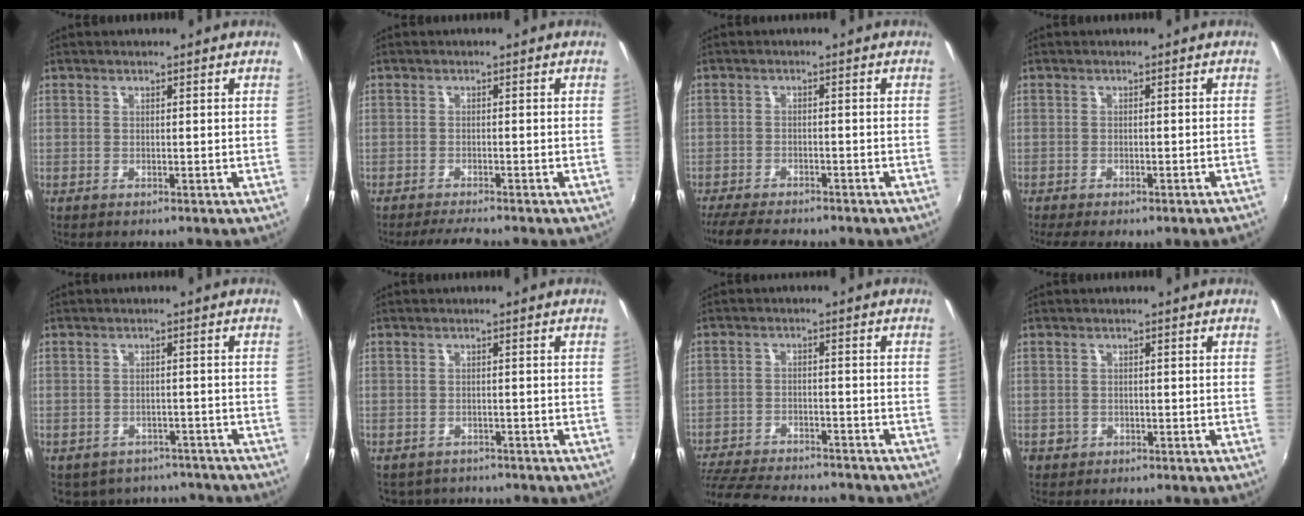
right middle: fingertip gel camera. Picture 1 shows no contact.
{"total": 3.9, "force": [-3.6, 0.6, 1.4], "torque": [-0.037, -0.010, -0.057]}
{"total": 8.3, "force": [-7.2, 1.9, 3.7], "torque": [-0.093, -0.023, -0.118]}
{"total": 5.0, "force": [-4.0, 0.7, 3.0], "torque": [-0.064, -0.019, -0.053]}
{"total": 9.8, "force": [-7.8, 5.2, 2.9], "torque": [-0.066, 0.002, -0.089]}
{"total": 3.6, "force": [-3.1, 1.7, 0.4], "torque": [-0.012, -0.011, -0.043]}
{"total": 17.6, "force": [-15.3, 4.6, 7.4], "torque": [-0.163, -0.020, -0.228]}
{"total": 1.9, "force": [-0.7, 1.7, 0.5], "torque": [-0.014, -0.004, -0.010]}